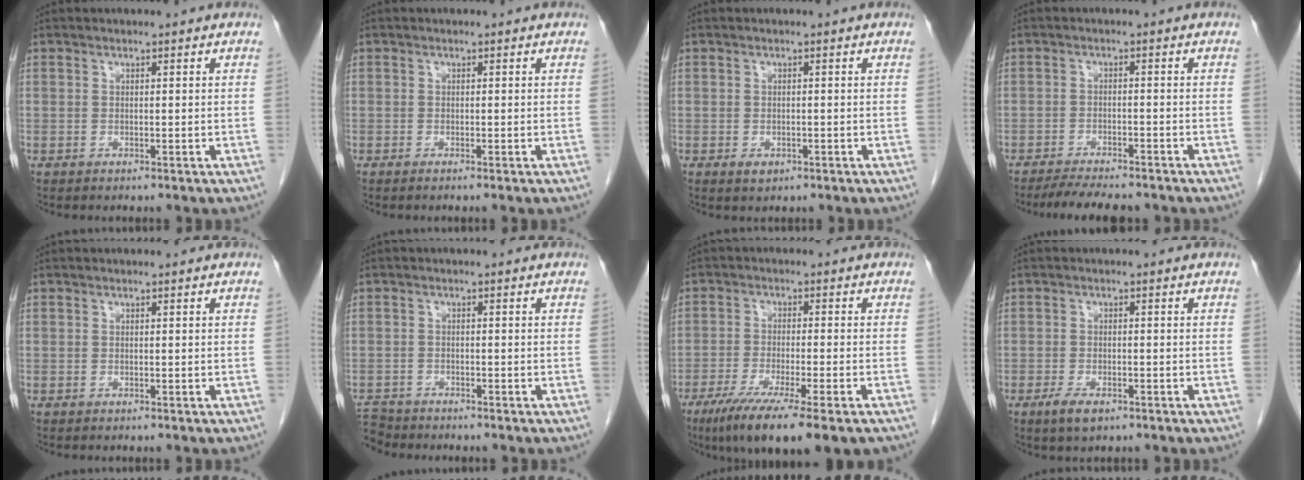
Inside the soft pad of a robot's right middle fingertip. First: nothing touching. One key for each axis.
{"total": 0.6, "fx": -0.4, "fy": -0.2, "fz": 0.4, "tx": -0.006, "ty": 0.002, "tz": -0.010}
{"total": 1.5, "fx": -0.8, "fy": 0.9, "fz": 0.9, "tx": -0.016, "ty": 0.000, "tz": -0.004}
{"total": 8.3, "fx": -7.3, "fy": 1.4, "fz": 3.6, "tx": -0.052, "ty": -0.012, "tz": -0.110}
{"total": 0.0}
{"total": 4.4, "fx": -4.1, "fy": 1.4, "fz": -0.2, "tx": 0.004, "ty": -0.008, "tz": -0.077}
{"total": 13.4, "fx": -9.1, "fy": 1.0, "fz": 9.8, "tx": -0.151, "ty": -0.035, "tz": -0.141}
{"total": 3.3, "fx": -2.0, "fy": 1.2, "fz": 2.3, "tx": -0.052, "ty": -0.004, "tz": -0.031}